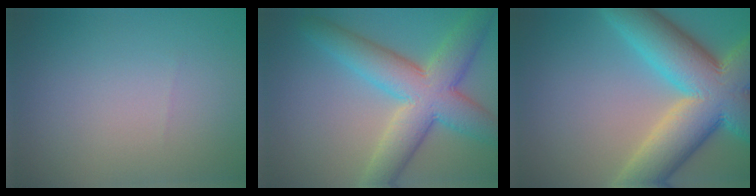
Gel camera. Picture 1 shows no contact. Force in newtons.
{"total": 8.8, "press": 8.8, "slide": 0.4}
{"total": 13.6, "press": 13.5, "slide": 1.0}